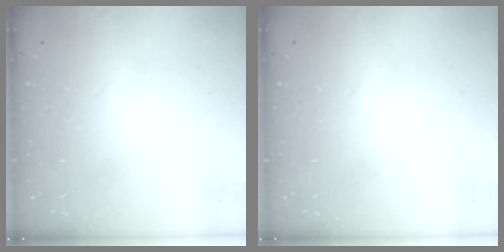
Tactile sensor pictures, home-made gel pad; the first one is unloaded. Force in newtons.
{"total": 0.0}